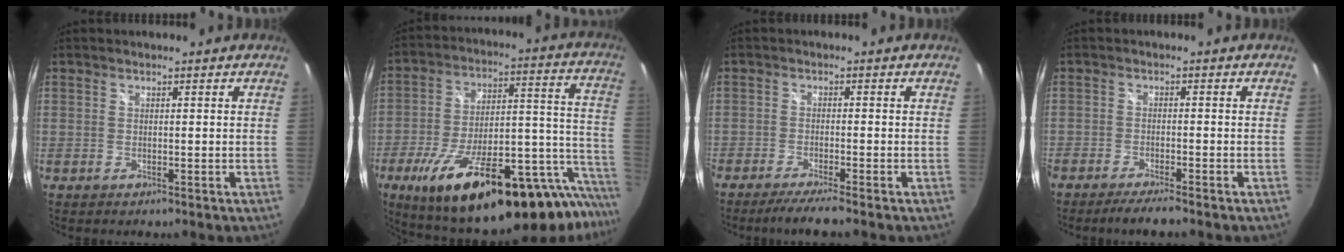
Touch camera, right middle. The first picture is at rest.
{"total": 35.2, "force": [-24.6, 9.2, 23.4], "torque": [-0.318, -0.021, -0.354]}
{"total": 5.0, "force": [-4.2, -0.6, 2.6], "torque": [-0.061, -0.009, -0.072]}
{"total": 4.6, "force": [-3.9, 0.2, 2.3], "torque": [-0.059, -0.005, -0.070]}